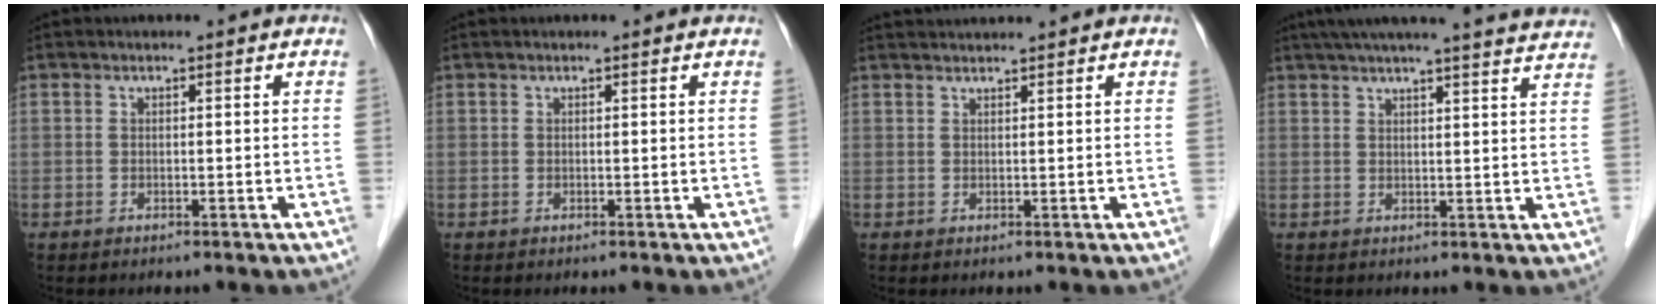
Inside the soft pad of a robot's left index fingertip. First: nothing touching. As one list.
[{"total": 1.4, "force": [1.3, 0.1, 0.3], "torque": [-0.009, 0.012, 0.016]}, {"total": 3.8, "force": [3.7, -0.4, 0.8], "torque": [-0.011, 0.027, 0.059]}, {"total": 23.1, "force": [21.1, 0.9, 9.4], "torque": [-0.145, -0.002, 0.260]}]